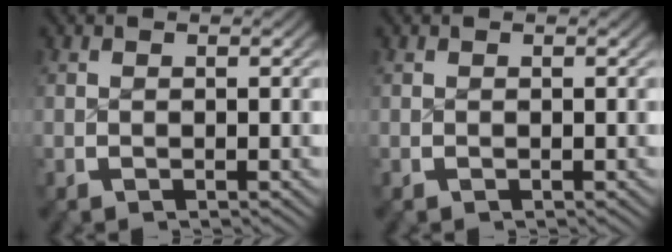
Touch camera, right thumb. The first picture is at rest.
{"total": 0.0}